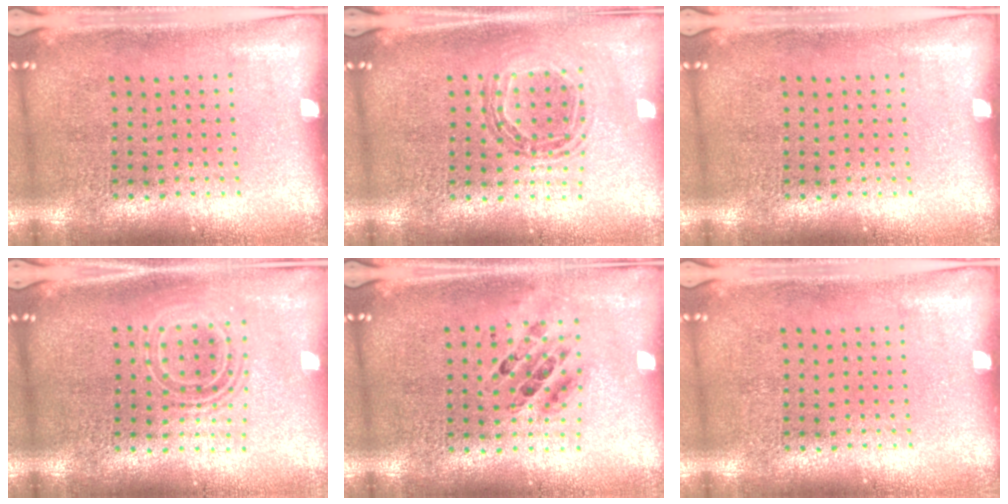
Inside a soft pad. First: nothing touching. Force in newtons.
{"total": 0.9, "press": 0.9, "slide": 0.1}
{"total": 0.0}
{"total": 1.7, "press": 1.3, "slide": 1.1}
{"total": 0.7, "press": 0.7, "slide": 0.2}
{"total": 0.0}